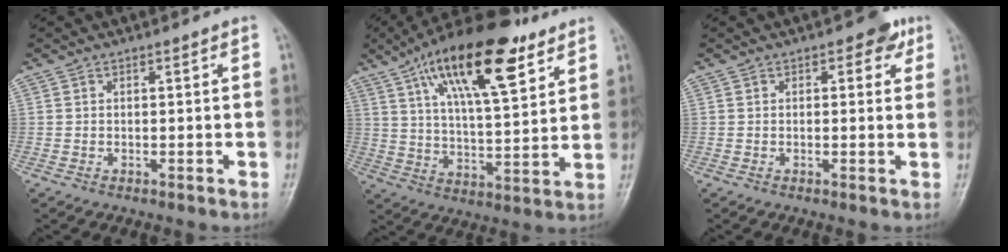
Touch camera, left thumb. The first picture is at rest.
{"total": 21.5, "force": [11.5, 7.6, 16.4], "torque": [-0.251, -0.030, 0.192]}
{"total": 3.1, "force": [1.5, 2.0, 1.8], "torque": [0.001, -0.002, 0.012]}